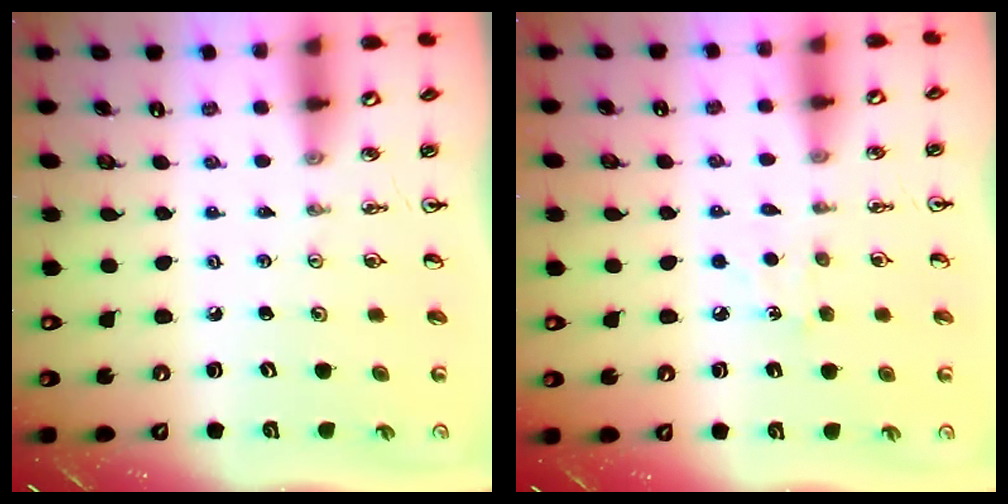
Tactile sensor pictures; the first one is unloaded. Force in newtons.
{"total": 5.2, "press": 5.2, "slide": 0.6}